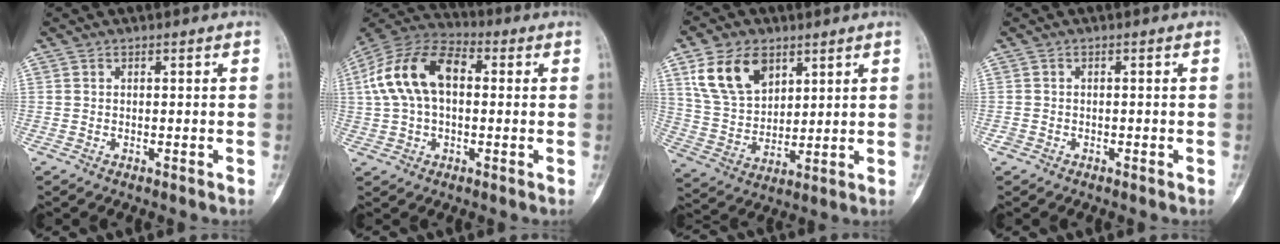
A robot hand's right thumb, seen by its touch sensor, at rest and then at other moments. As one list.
[{"total": 15.4, "force": [2.1, 9.5, 11.9], "torque": [-0.228, 0.040, 0.029]}, {"total": 13.1, "force": [6.6, 8.4, 7.7], "torque": [-0.125, -0.021, 0.137]}, {"total": 1.3, "force": [-0.5, 1.2, 0.1], "torque": [0.001, 0.006, -0.011]}]